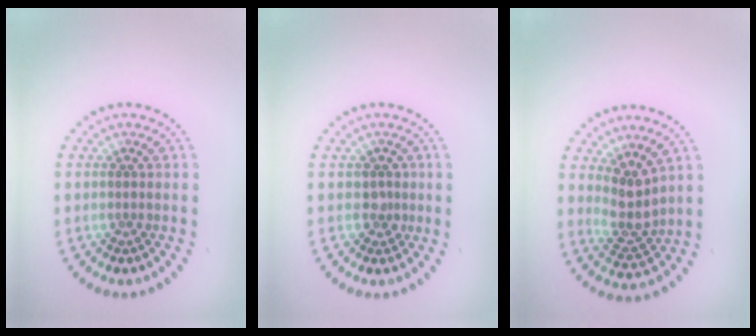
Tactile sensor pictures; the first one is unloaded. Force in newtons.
{"total": 1.4, "press": 1.1, "slide": 0.8}
{"total": 2.9, "press": 2.3, "slide": 1.8}